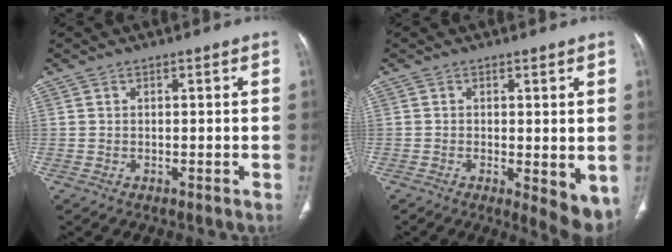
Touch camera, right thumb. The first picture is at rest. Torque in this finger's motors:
{"motor_torque": [-0.08, 0.45, -0.12, 0.14, 0.03]}